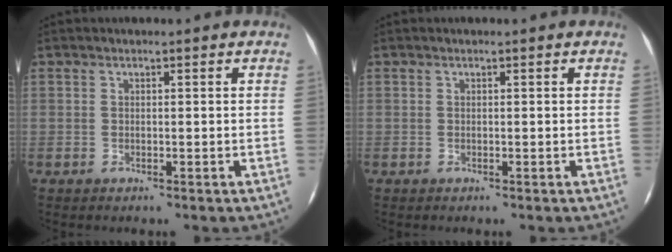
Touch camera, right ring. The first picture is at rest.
{"total": 0.0}